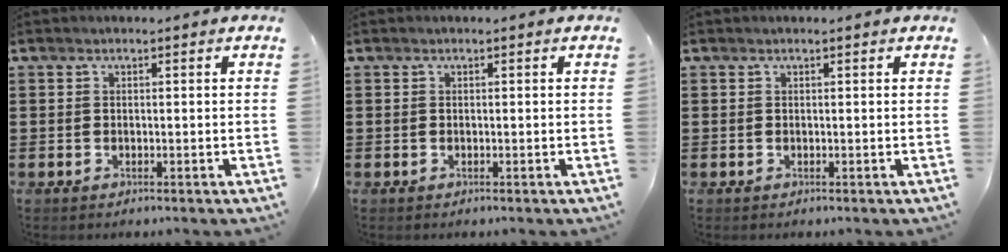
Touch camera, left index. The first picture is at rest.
{"total": 0.0}
{"total": 0.0}